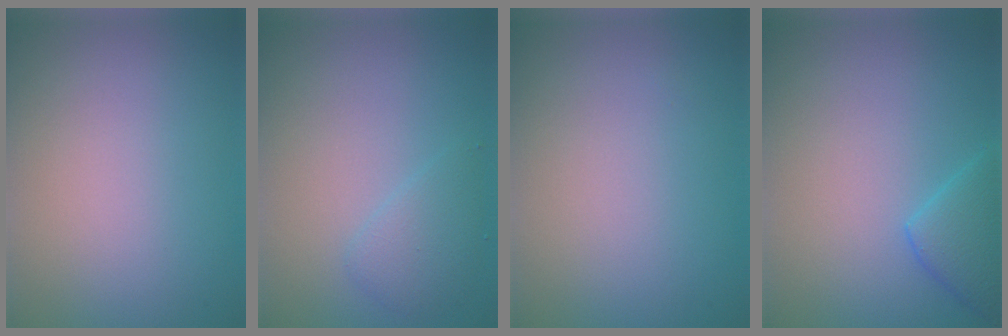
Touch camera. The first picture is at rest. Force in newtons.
{"total": 1.8, "press": 1.8, "slide": 0.1}
{"total": 0.0}
{"total": 2.8, "press": 2.8, "slide": 0.3}